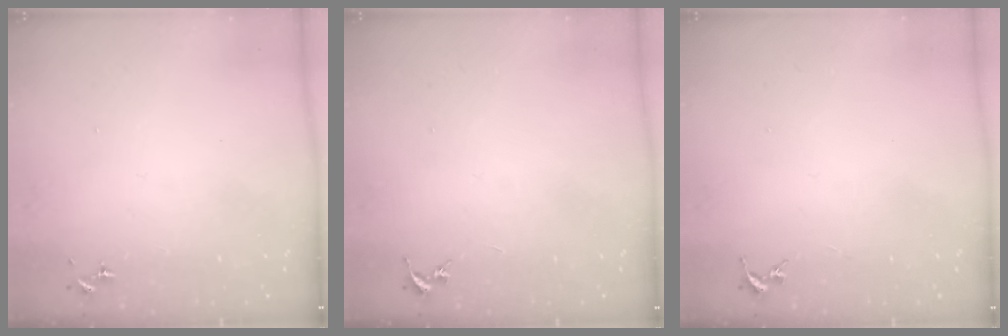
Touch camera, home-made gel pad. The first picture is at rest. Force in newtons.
{"total": 0.0}
{"total": 0.0}